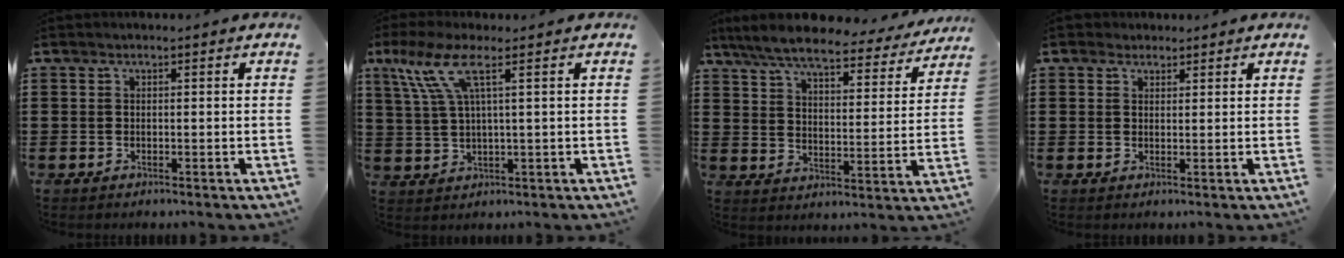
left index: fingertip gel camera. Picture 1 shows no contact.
{"total": 7.3, "force": [3.1, 1.1, 6.5], "torque": [-0.149, -0.003, 0.051]}
{"total": 7.5, "force": [6.7, 0.9, 3.3], "torque": [-0.093, -0.034, 0.115]}
{"total": 1.7, "force": [1.4, 1.0, 0.1], "torque": [-0.006, 0.008, 0.028]}